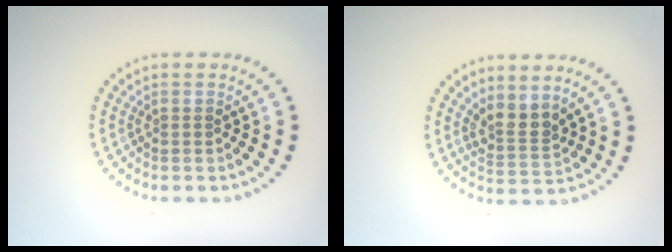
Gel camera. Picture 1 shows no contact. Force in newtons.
{"total": 2.5, "press": 1.9, "slide": 1.7}